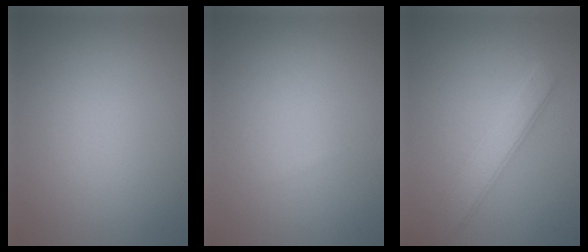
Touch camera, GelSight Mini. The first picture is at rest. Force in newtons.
{"total": 0.0}
{"total": 3.7, "press": 3.7, "slide": 0.1}